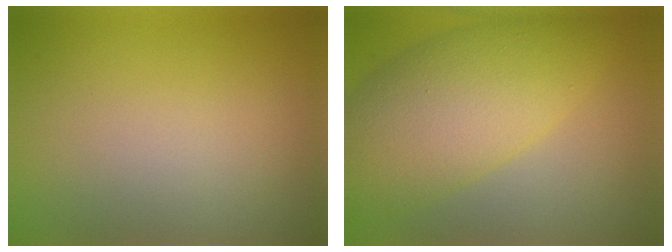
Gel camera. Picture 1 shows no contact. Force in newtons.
{"total": 9.1, "press": 9.1, "slide": 0.3}